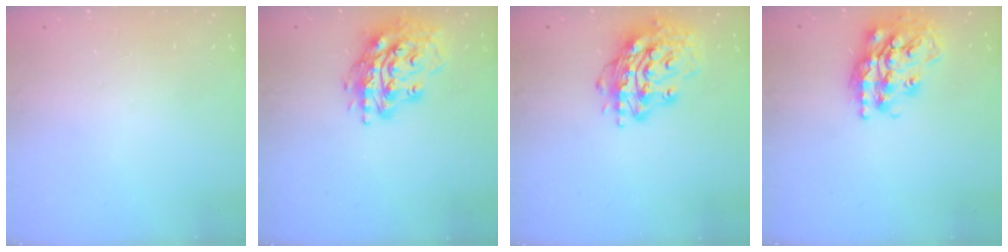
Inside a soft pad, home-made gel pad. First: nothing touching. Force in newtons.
{"total": 16.9, "press": 16.8, "slide": 1.5}
{"total": 15.5, "press": 15.5, "slide": 1.5}
{"total": 19.6, "press": 19.5, "slide": 1.7}